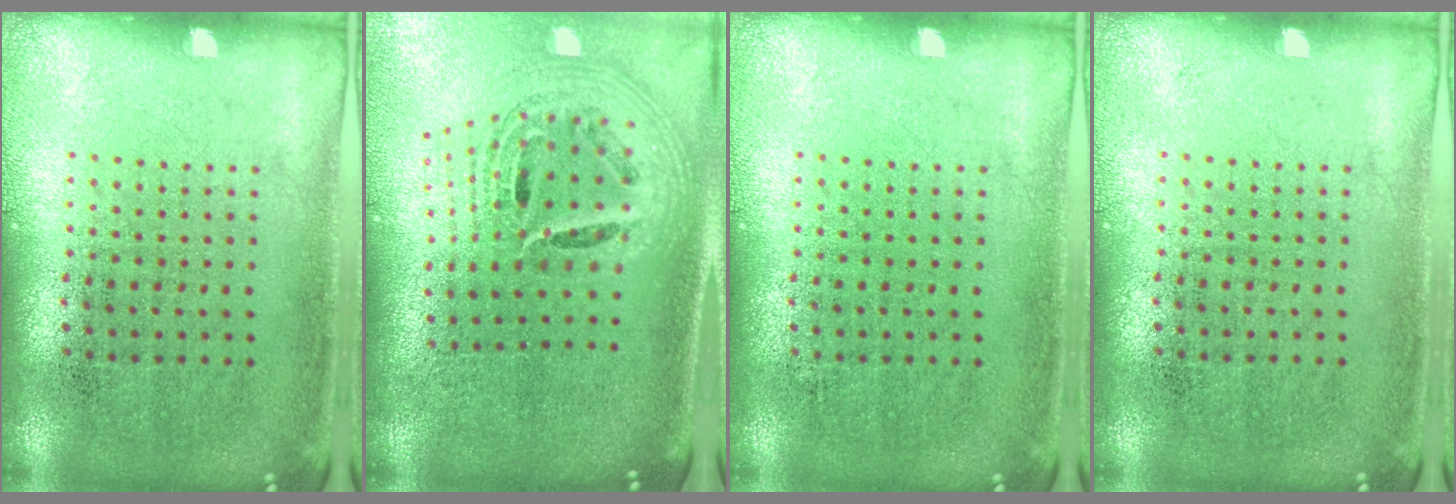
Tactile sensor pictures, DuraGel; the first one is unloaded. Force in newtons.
{"total": 2.2, "press": 1.6, "slide": 1.5}
{"total": 0.0}
{"total": 0.0}